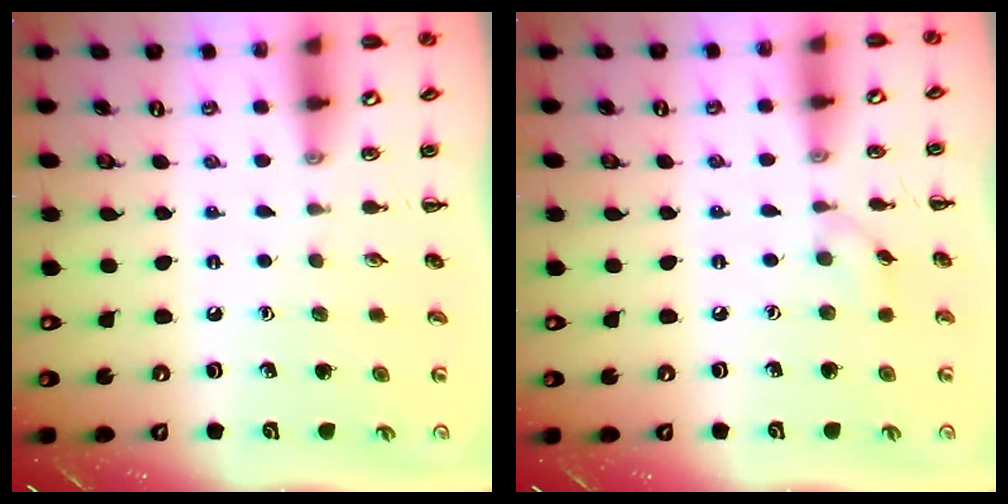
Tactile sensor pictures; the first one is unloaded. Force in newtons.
{"total": 3.2, "press": 2.9, "slide": 1.3}